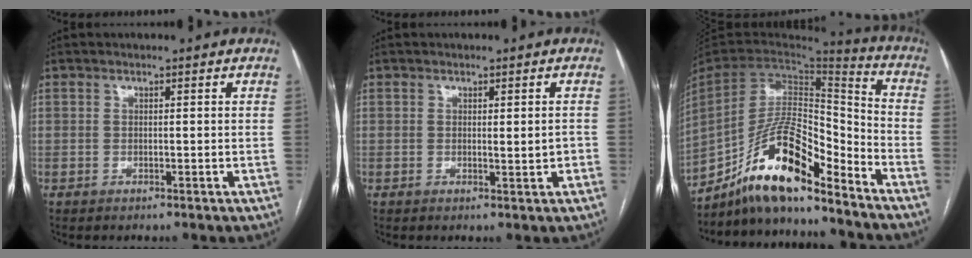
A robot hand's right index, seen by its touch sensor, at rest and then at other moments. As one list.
[{"total": 1.7, "force": [-0.1, 0.3, 1.7], "torque": [-0.024, -0.001, 0.003]}, {"total": 16.4, "force": [-12.5, 3.7, 9.9], "torque": [-0.183, 0.022, -0.226]}]